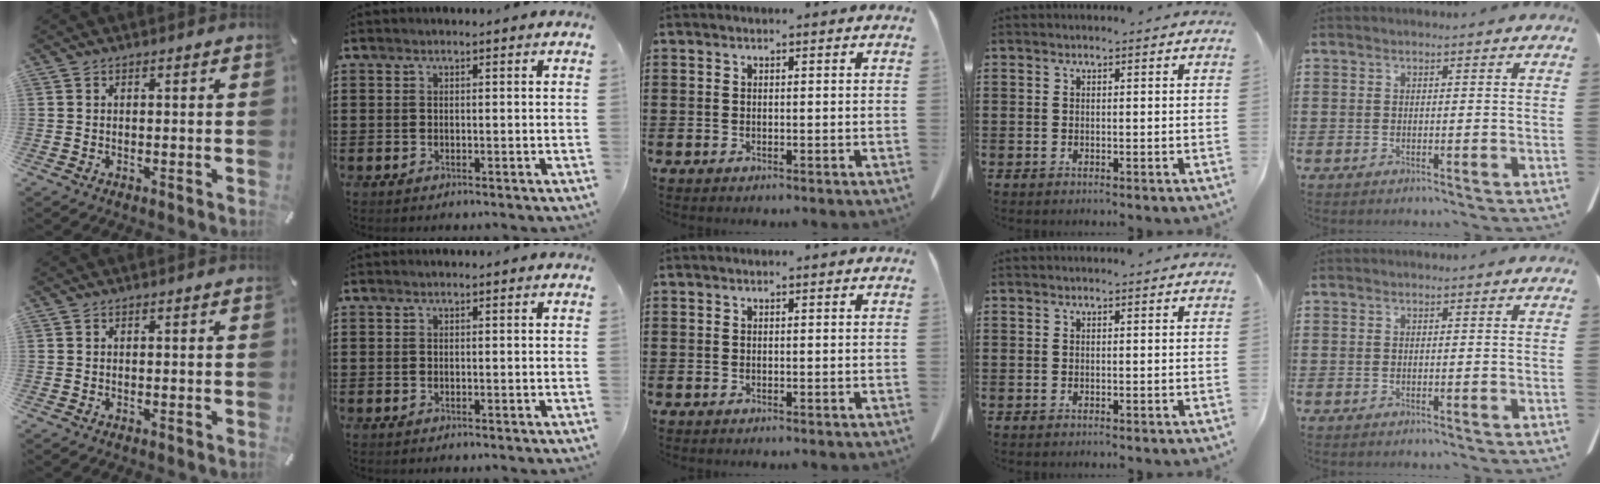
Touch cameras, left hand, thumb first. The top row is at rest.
{}